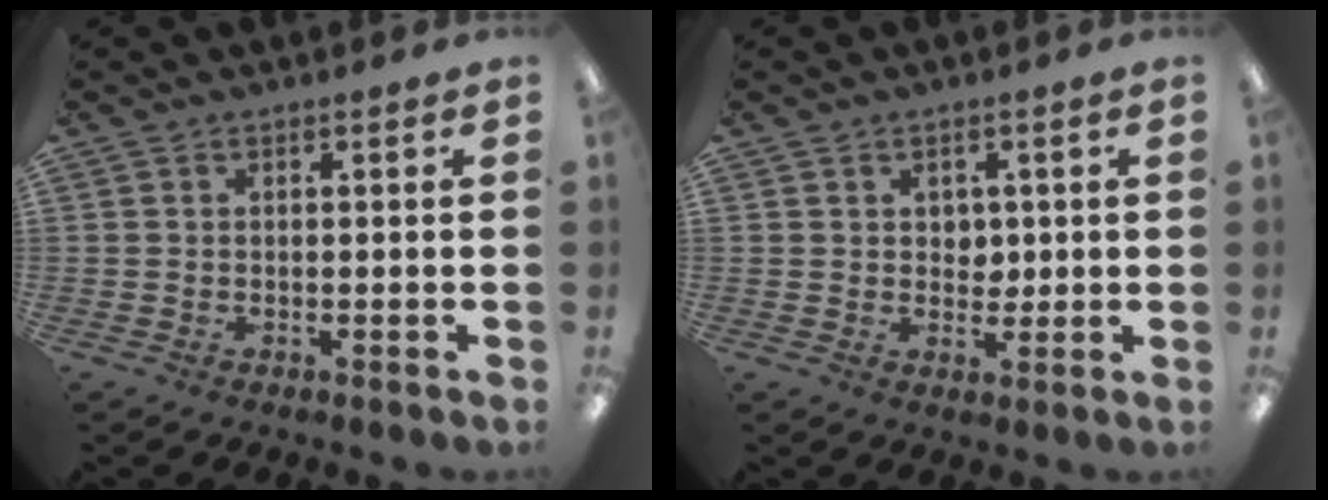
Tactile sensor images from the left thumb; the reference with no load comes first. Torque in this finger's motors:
{"motor_torque": [-0.07, -0.10, -0.26, 0.15, 0.00]}